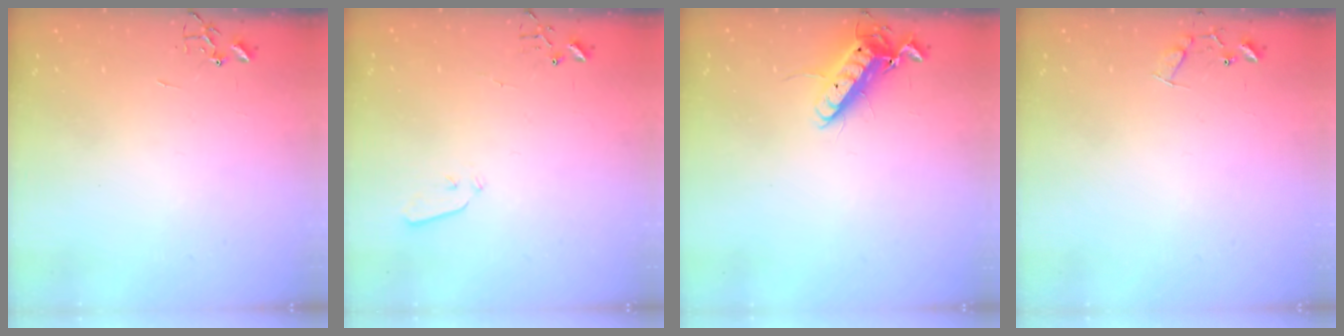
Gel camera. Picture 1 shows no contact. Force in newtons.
{"total": 3.6, "press": 3.6, "slide": 0.5}
{"total": 12.3, "press": 12.2, "slide": 1.7}
{"total": 8.1, "press": 8.1, "slide": 0.5}